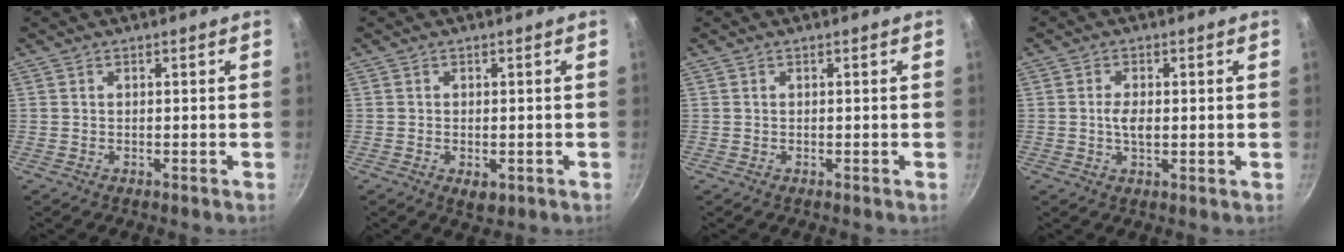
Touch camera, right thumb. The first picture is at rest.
{"total": 2.6, "force": [-0.9, 1.5, 2.0], "torque": [-0.027, -0.001, -0.006]}
{"total": 0.0}
{"total": 3.3, "force": [0.2, 1.6, 2.9], "torque": [-0.054, -0.003, 0.001]}